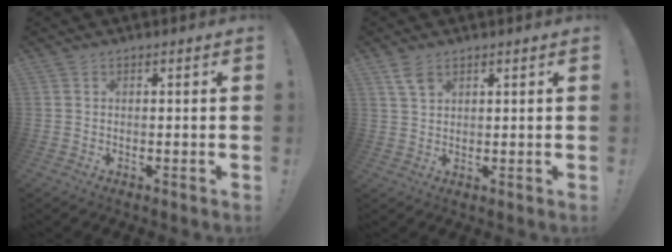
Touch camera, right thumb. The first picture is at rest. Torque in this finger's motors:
{"motor_torque": [0.01, 0.00, 0.00, 0.19, 0.00]}